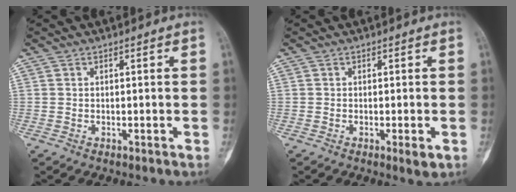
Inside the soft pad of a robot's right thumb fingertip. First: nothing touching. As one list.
[{"total": 1.9, "force": [-0.6, 0.4, 1.8], "torque": [-0.027, -0.005, -0.011]}]